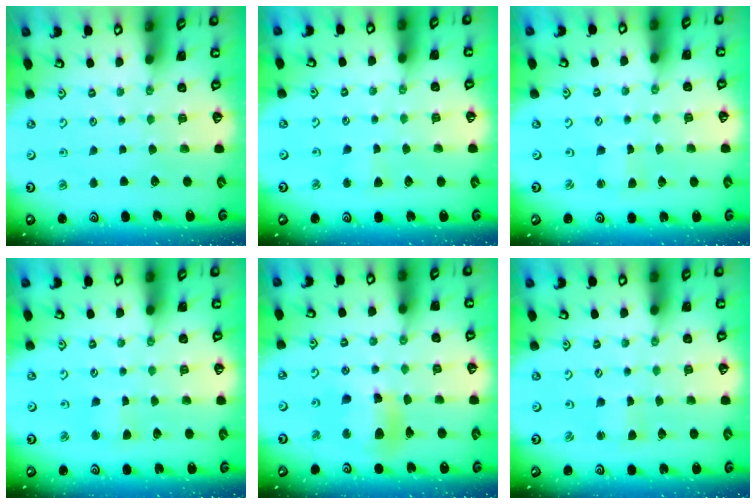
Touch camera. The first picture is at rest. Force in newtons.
{"total": 2.1, "press": 2.0, "slide": 0.4}
{"total": 1.7, "press": 1.7, "slide": 0.1}
{"total": 3.0, "press": 3.0, "slide": 0.3}
{"total": 12.7, "press": 12.5, "slide": 1.7}
{"total": 1.7, "press": 1.7, "slide": 0.2}